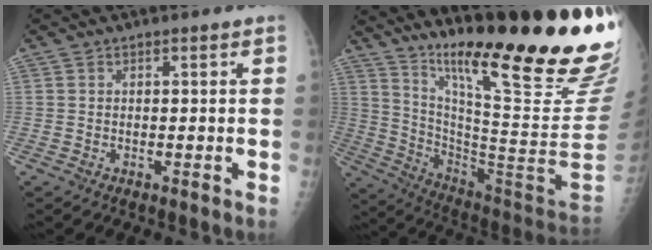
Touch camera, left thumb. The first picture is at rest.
{"total": 31.0, "force": [20.2, 2.3, 23.4], "torque": [-0.298, -0.112, 0.317]}